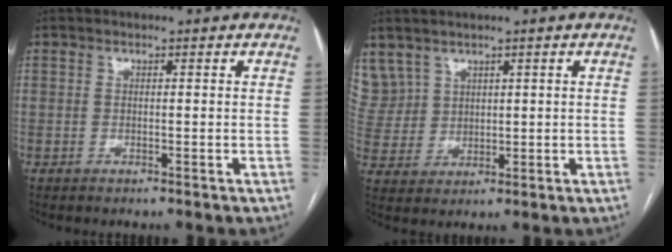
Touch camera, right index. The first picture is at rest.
{"total": 8.8, "force": [5.2, 6.9, 1.6], "torque": [-0.063, 0.029, 0.132]}